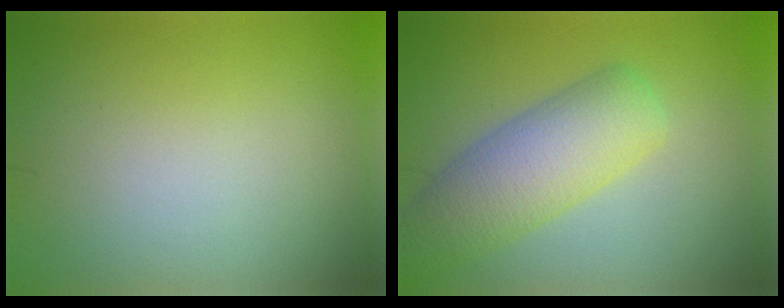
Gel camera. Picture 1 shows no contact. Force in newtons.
{"total": 6.7, "press": 6.7, "slide": 0.4}